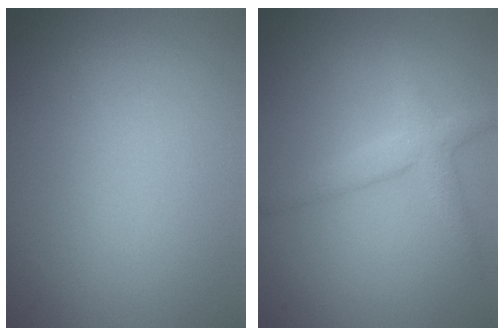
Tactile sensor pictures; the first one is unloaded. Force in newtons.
{"total": 2.8, "press": 2.7, "slide": 0.3}